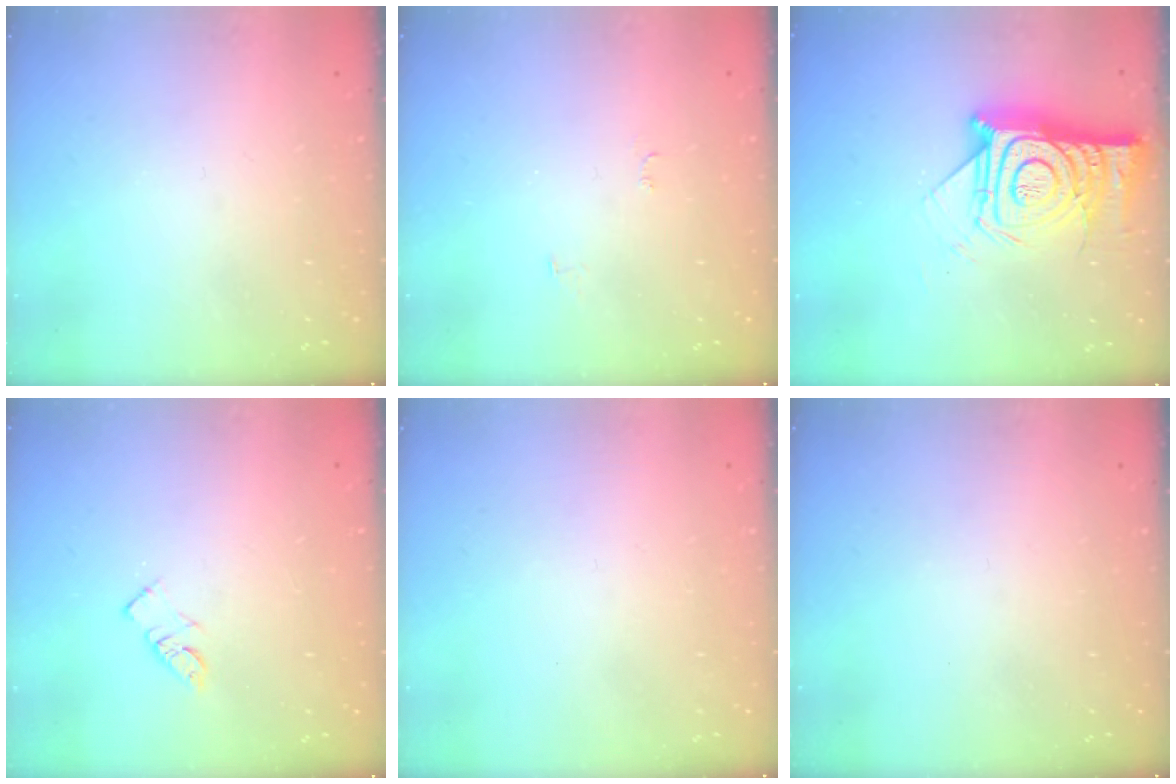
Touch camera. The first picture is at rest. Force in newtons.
{"total": 4.5, "press": 4.5, "slide": 0.5}
{"total": 18.4, "press": 18.4, "slide": 1.5}
{"total": 4.0, "press": 4.0, "slide": 0.4}
{"total": 1.6, "press": 1.6, "slide": 0.1}
{"total": 0.0}